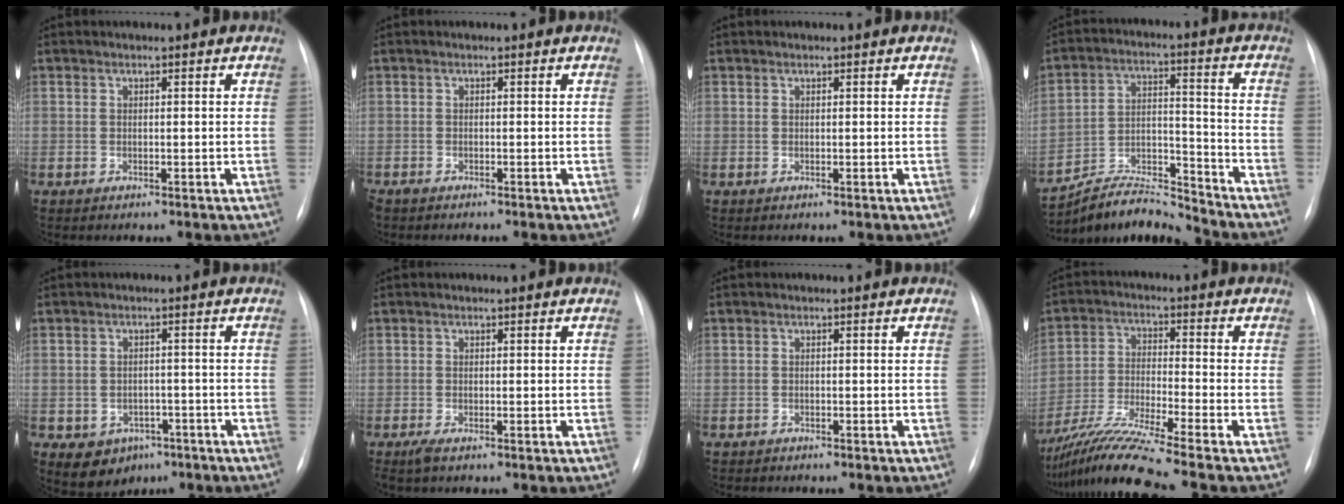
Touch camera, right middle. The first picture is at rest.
{"total": 1.5, "force": [-1.3, 0.3, 0.6], "torque": [-0.012, -0.004, -0.022]}
{"total": 0.0}
{"total": 10.6, "force": [-10.6, 0.0, 0.5], "torque": [-0.007, 0.040, -0.193]}
{"total": 6.1, "force": [-3.2, 4.8, 2.1], "torque": [-0.034, 0.010, -0.033]}
{"total": 1.1, "force": [-0.8, 0.1, 0.8], "torque": [-0.024, -0.006, -0.017]}
{"total": 0.9, "force": [-0.8, 0.3, 0.0], "torque": [-0.004, 0.000, -0.015]}
{"total": 12.8, "force": [-10.9, -2.3, 6.4], "torque": [-0.127, -0.019, -0.196]}